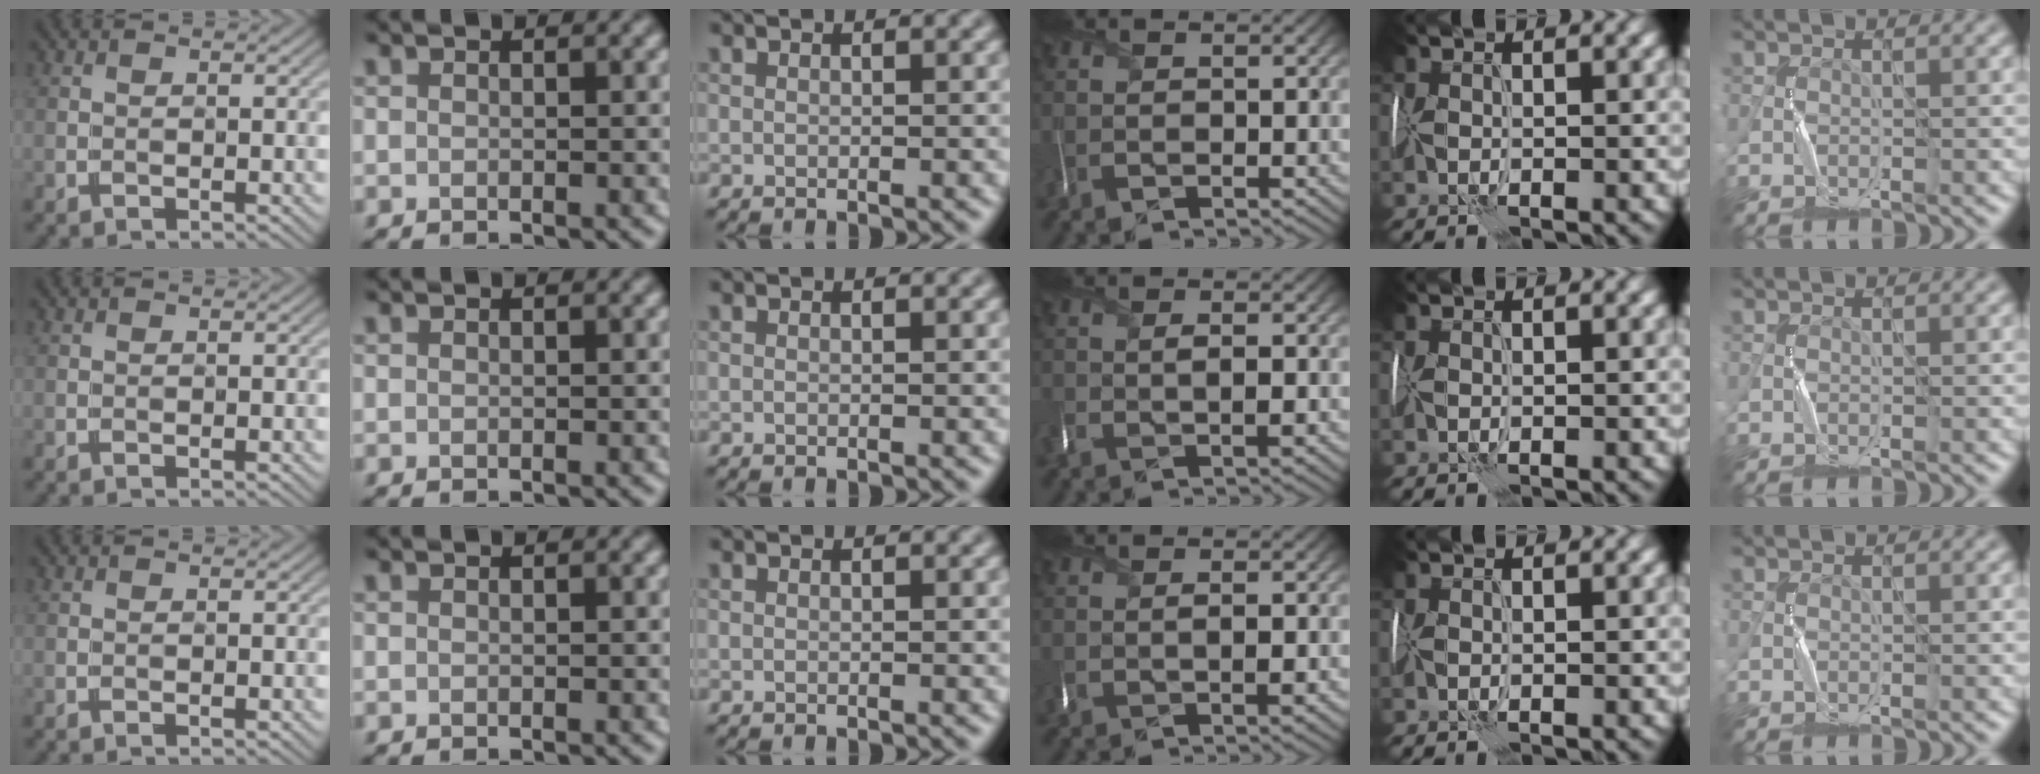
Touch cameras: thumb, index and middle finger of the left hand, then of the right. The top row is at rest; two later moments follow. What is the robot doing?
{"motion": "wrap", "object": "sponge"}